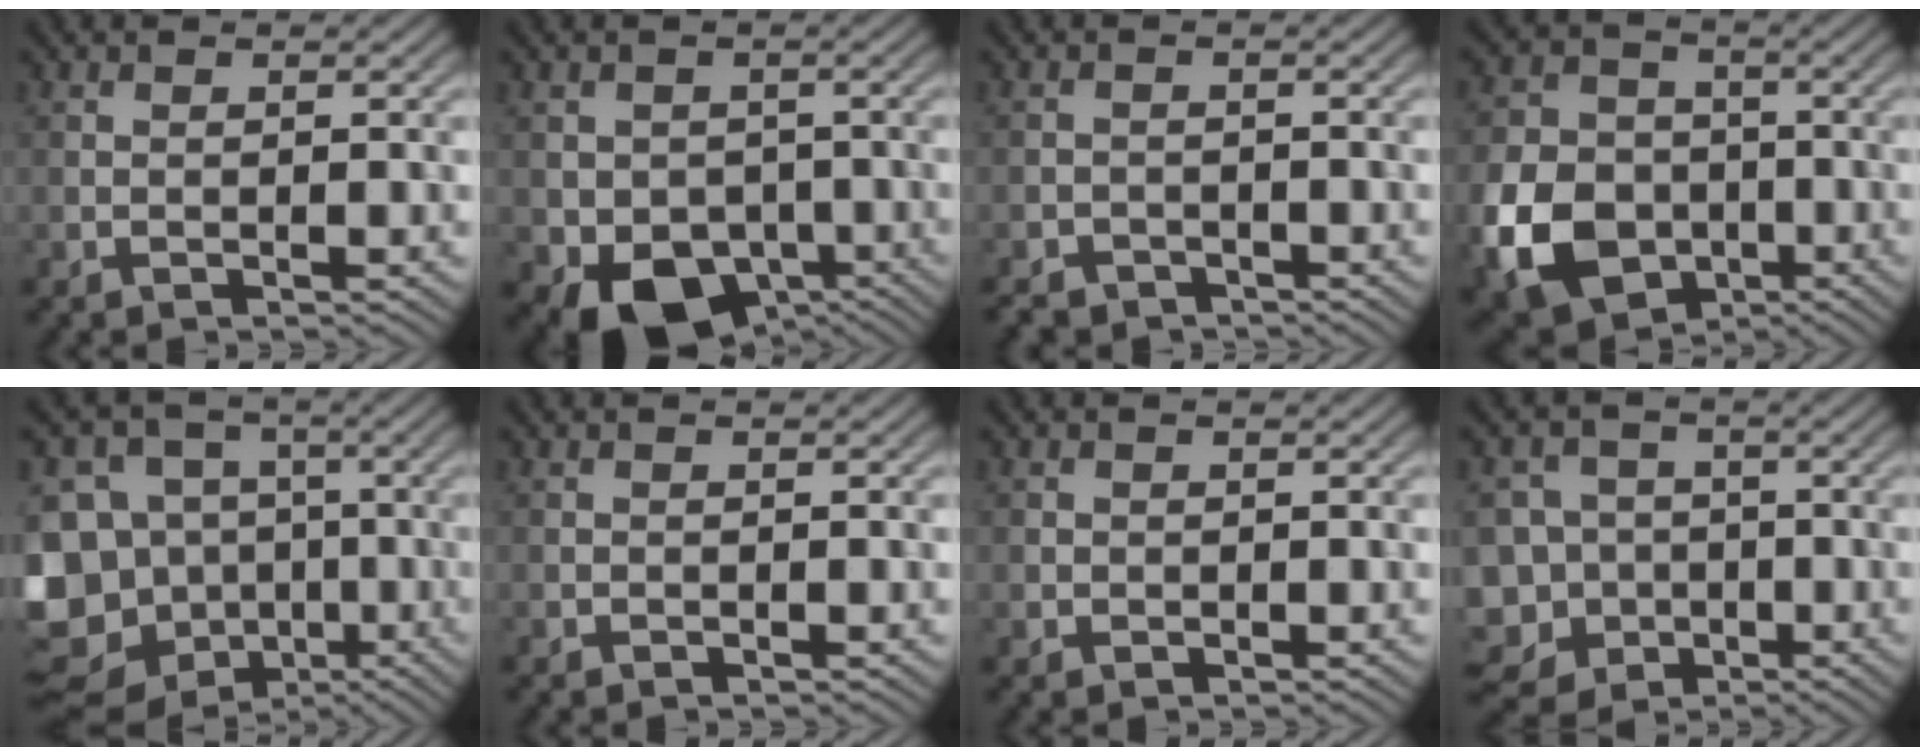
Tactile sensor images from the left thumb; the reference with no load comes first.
{"total": 8.5, "force": [-3.4, 6.5, 4.4], "torque": [-0.081, -0.034, -0.045]}
{"total": 2.6, "force": [-2.2, 1.2, 0.5], "torque": [-0.007, -0.004, -0.046]}
{"total": 12.7, "force": [-4.5, 9.9, 6.7], "torque": [-0.178, -0.036, -0.094]}
{"total": 19.1, "force": [-7.1, 16.0, 7.6], "torque": [-0.209, -0.005, -0.130]}
{"total": 0.0}
{"total": 0.7, "force": [-0.1, 0.7, 0.1], "torque": [0.000, -0.004, -0.003]}
{"total": 11.1, "force": [-4.7, 9.5, 3.1], "torque": [-0.104, -0.025, -0.103]}